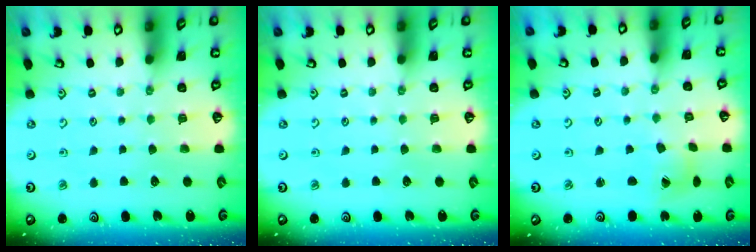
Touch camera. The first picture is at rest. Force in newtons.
{"total": 0.0}
{"total": 3.0, "press": 3.0, "slide": 0.4}